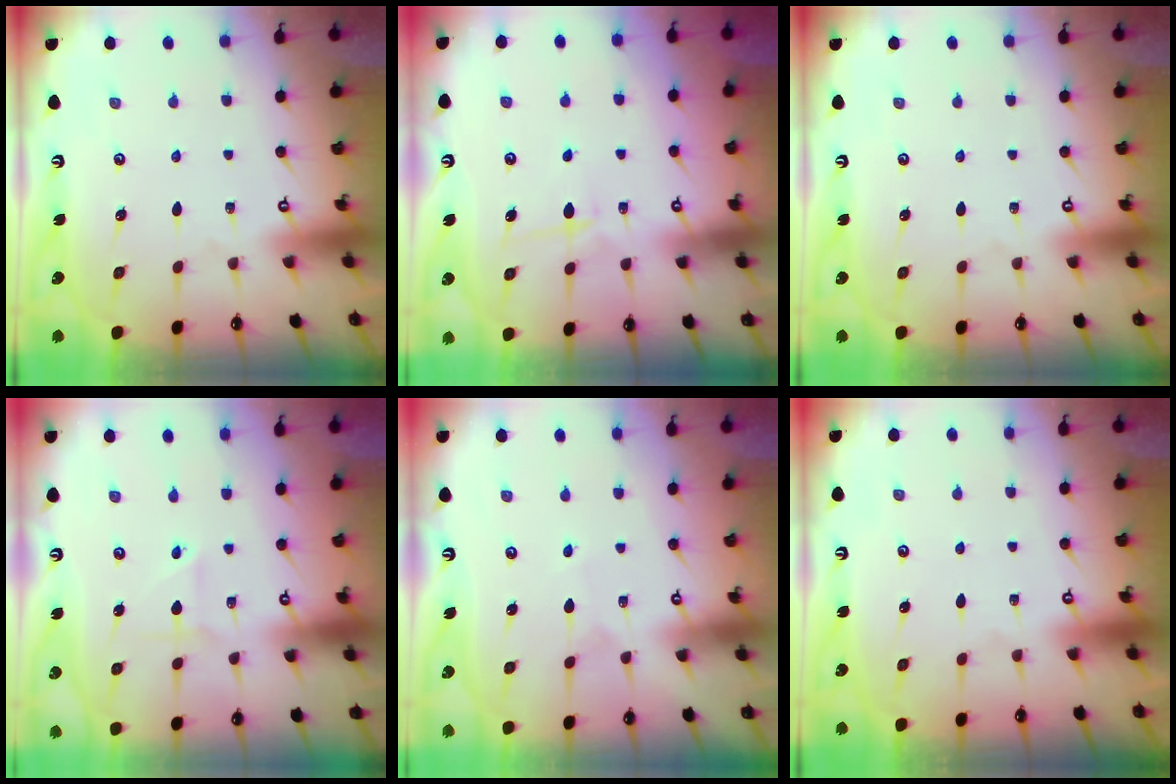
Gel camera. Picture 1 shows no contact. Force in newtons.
{"total": 5.6, "press": 5.5, "slide": 0.7}
{"total": 0.0}
{"total": 2.0, "press": 1.9, "slide": 0.5}
{"total": 1.8, "press": 1.8, "slide": 0.2}
{"total": 0.0}